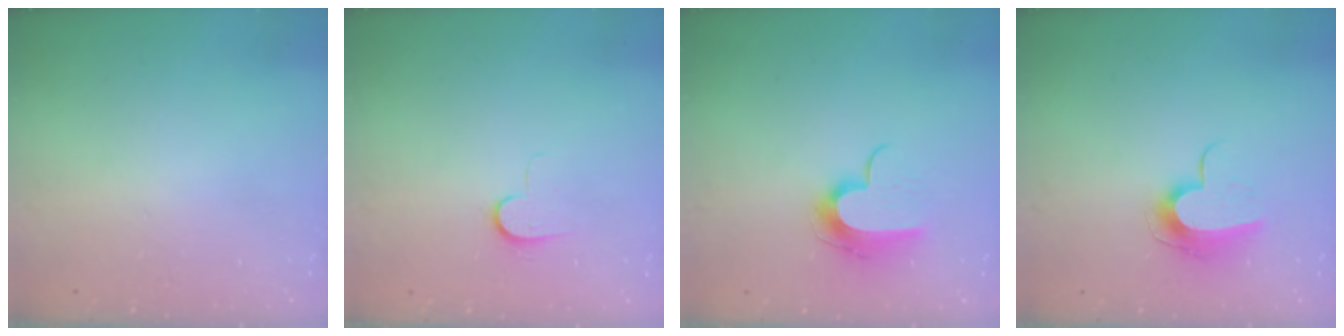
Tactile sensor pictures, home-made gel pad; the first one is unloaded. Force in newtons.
{"total": 7.1, "press": 7.1, "slide": 0.7}
{"total": 10.6, "press": 10.5, "slide": 0.8}
{"total": 9.7, "press": 9.7, "slide": 1.0}